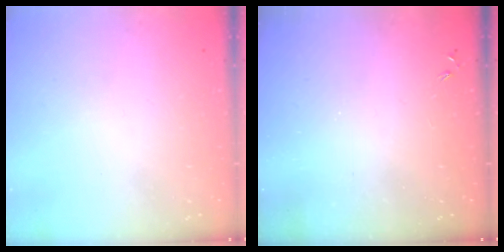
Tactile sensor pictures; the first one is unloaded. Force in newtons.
{"total": 0.0}